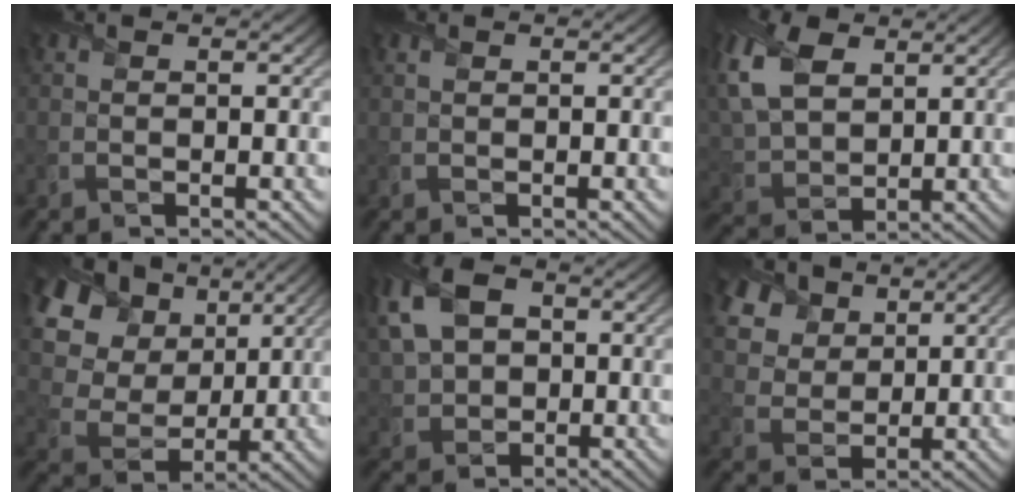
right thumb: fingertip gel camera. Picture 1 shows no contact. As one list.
[{"total": 1.1, "force": [0.7, 0.5, 0.7], "torque": [-0.022, 0.004, 0.016]}, {"total": 11.7, "force": [5.0, 7.2, 7.7], "torque": [-0.223, 0.014, 0.102]}, {"total": 17.6, "force": [7.6, 12.9, 9.3], "torque": [-0.273, 0.047, 0.164]}, {"total": 9.9, "force": [2.3, 6.9, 6.7], "torque": [-0.180, 0.017, 0.035]}, {"total": 9.5, "force": [5.9, 6.2, 4.2], "torque": [-0.160, -0.001, 0.119]}]